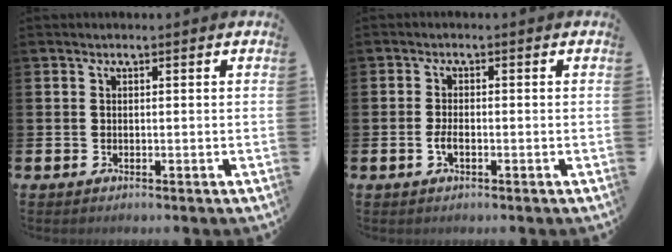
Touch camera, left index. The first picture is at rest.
{"total": 1.9, "force": [-0.6, 0.8, 1.6], "torque": [-0.038, 0.004, -0.011]}